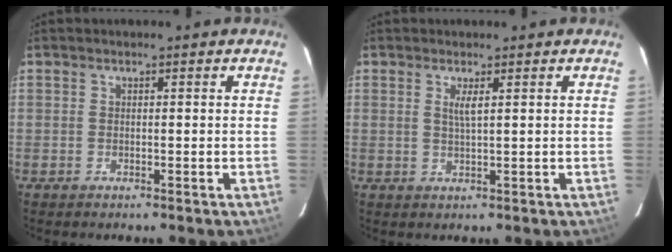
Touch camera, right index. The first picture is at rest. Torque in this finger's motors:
{"motor_torque": [0.01, 0.00, 0.04, 0.04]}